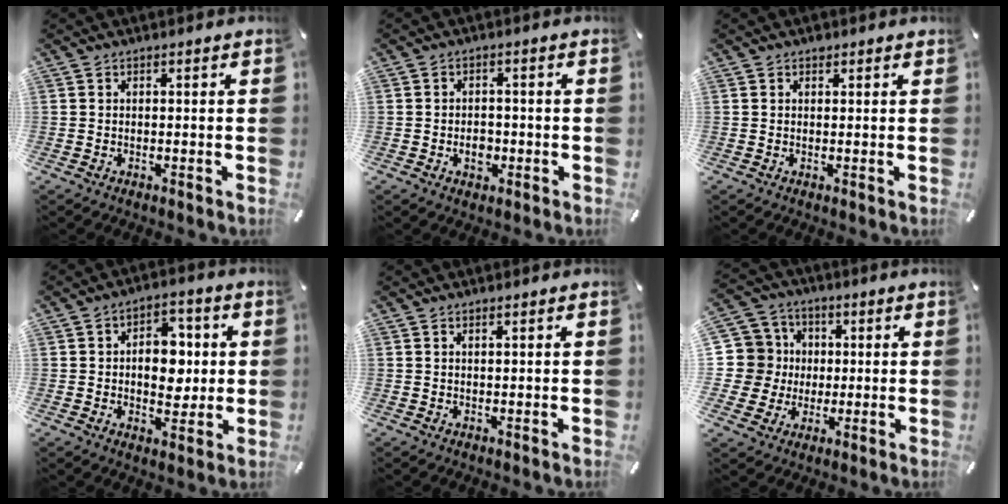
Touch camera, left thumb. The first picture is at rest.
{"total": 4.0, "force": [-1.1, 3.0, 2.3], "torque": [-0.033, 0.001, -0.019]}
{"total": 0.8, "force": [0.6, 0.6, 0.1], "torque": [0.006, -0.003, 0.009]}
{"total": 9.8, "force": [0.7, 6.7, 7.0], "torque": [-0.090, 0.002, 0.009]}
{"total": 0.7, "force": [0.5, -0.1, 0.5], "torque": [-0.010, -0.002, 0.008]}
{"total": 12.5, "force": [0.4, 12.3, 2.1], "torque": [-0.054, 0.004, 0.014]}